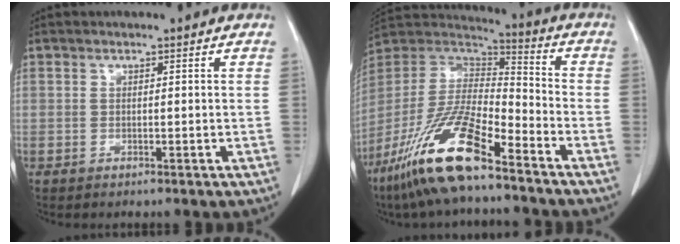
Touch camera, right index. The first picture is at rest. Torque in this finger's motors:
{"motor_torque": [0.23, -0.38, 0.22, 0.04]}